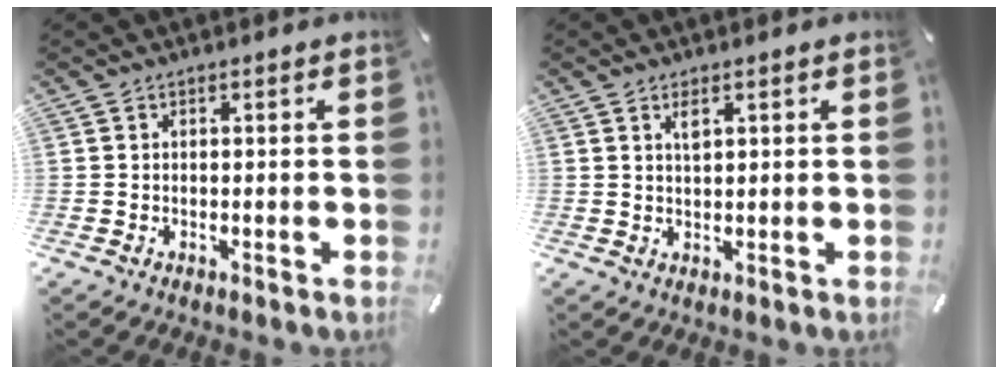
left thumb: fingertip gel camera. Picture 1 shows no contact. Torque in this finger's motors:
{"motor_torque": [0.40, 0.47, 0.01, -0.13, 0.02]}